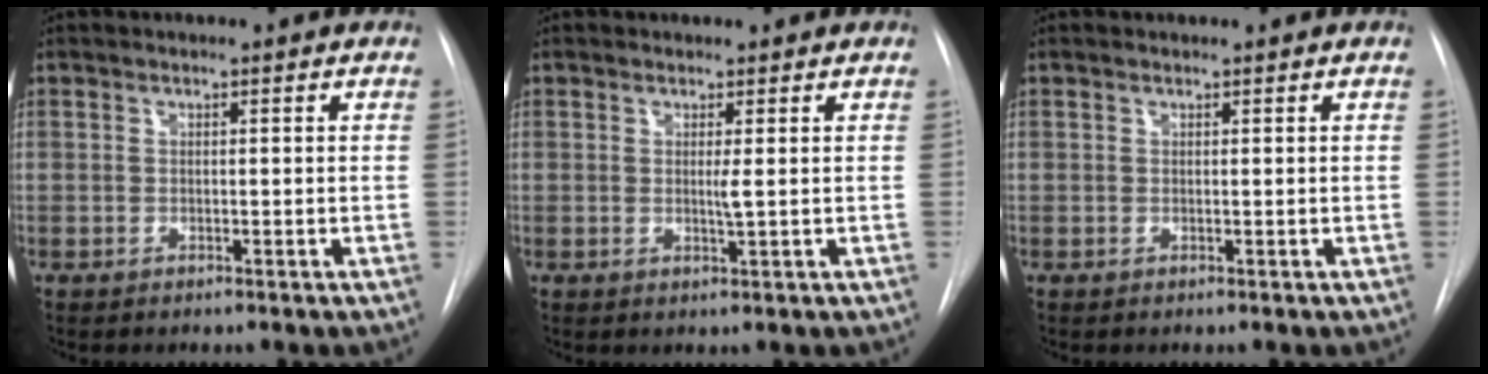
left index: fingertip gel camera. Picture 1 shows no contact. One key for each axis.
{"total": 1.2, "fx": -0.1, "fy": -0.2, "fz": 1.1, "tx": -0.024, "ty": -0.009, "tz": -0.002}
{"total": 0.0}